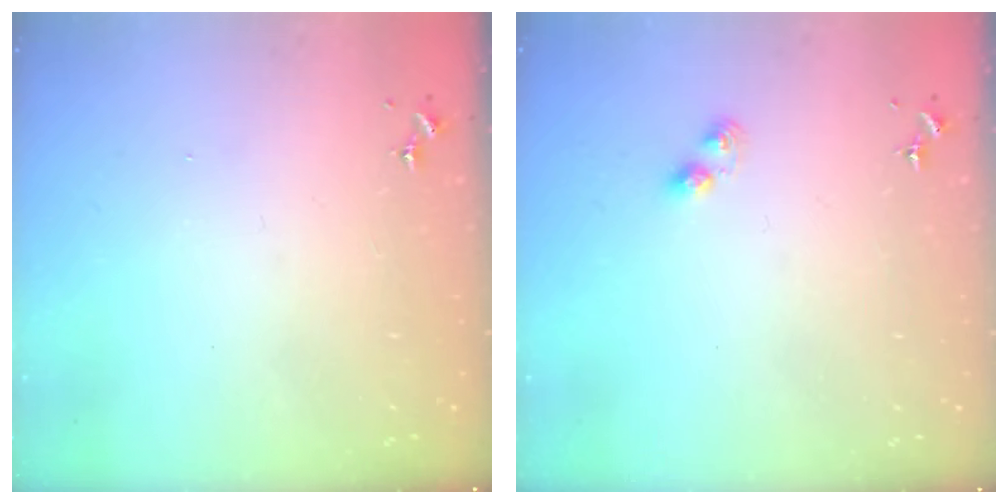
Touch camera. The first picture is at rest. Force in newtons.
{"total": 3.5, "press": 3.5, "slide": 0.2}